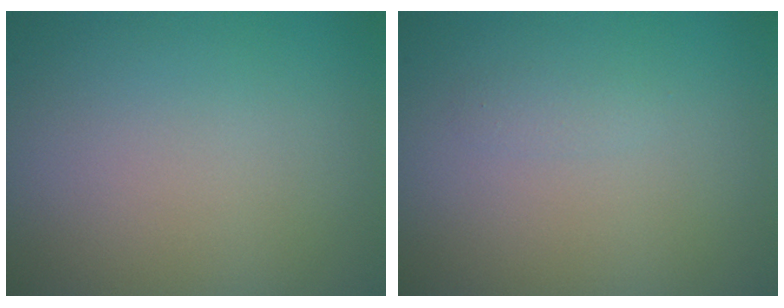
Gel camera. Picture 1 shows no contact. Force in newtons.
{"total": 0.7, "press": 0.7, "slide": 0.0}